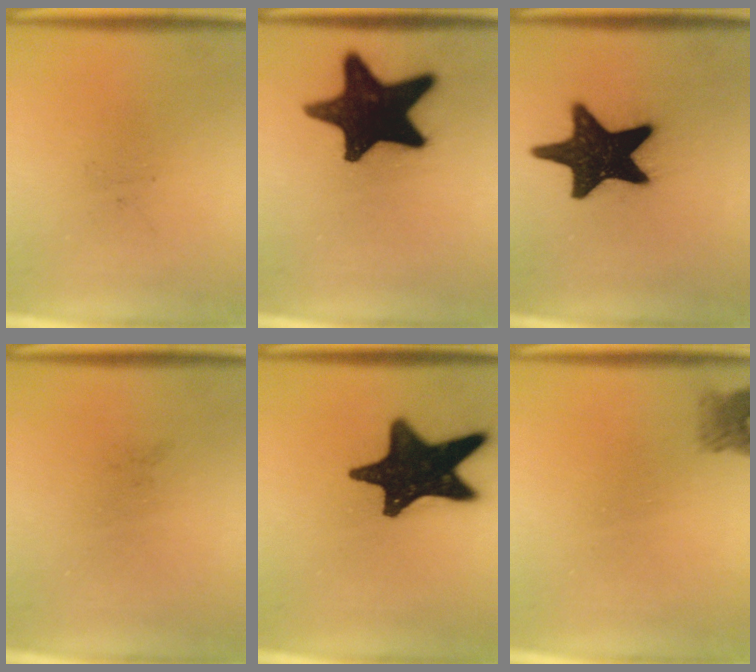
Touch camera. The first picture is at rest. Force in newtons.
{"total": 19.8}
{"total": 19.7}
{"total": 0.0}
{"total": 19.0}
{"total": 2.1}